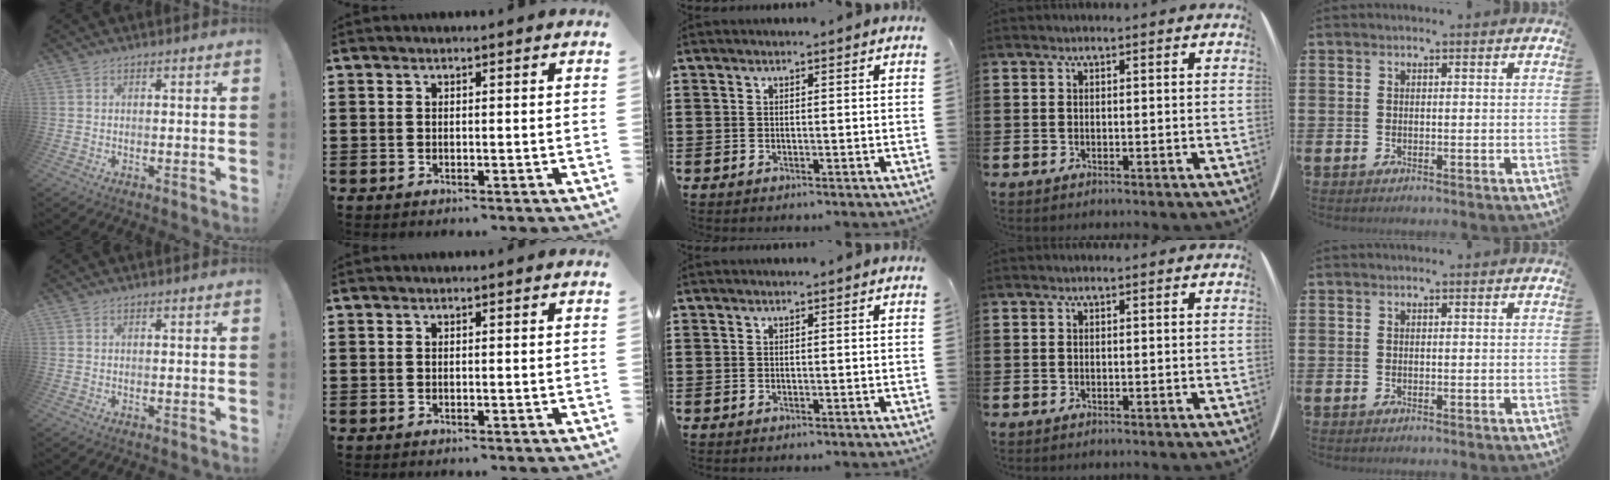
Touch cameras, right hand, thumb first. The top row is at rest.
{}